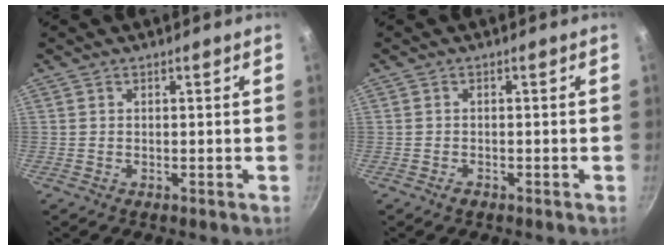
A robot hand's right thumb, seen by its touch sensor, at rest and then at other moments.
{"total": 1.2, "force": [-0.8, 0.7, 0.5], "torque": [-0.011, 0.006, -0.015]}